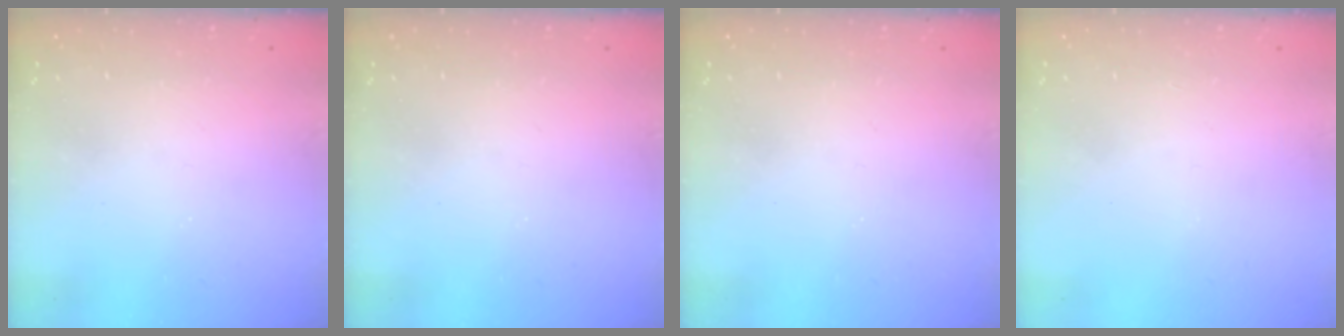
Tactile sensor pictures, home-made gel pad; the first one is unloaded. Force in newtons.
{"total": 0.0}
{"total": 0.0}
{"total": 0.0}